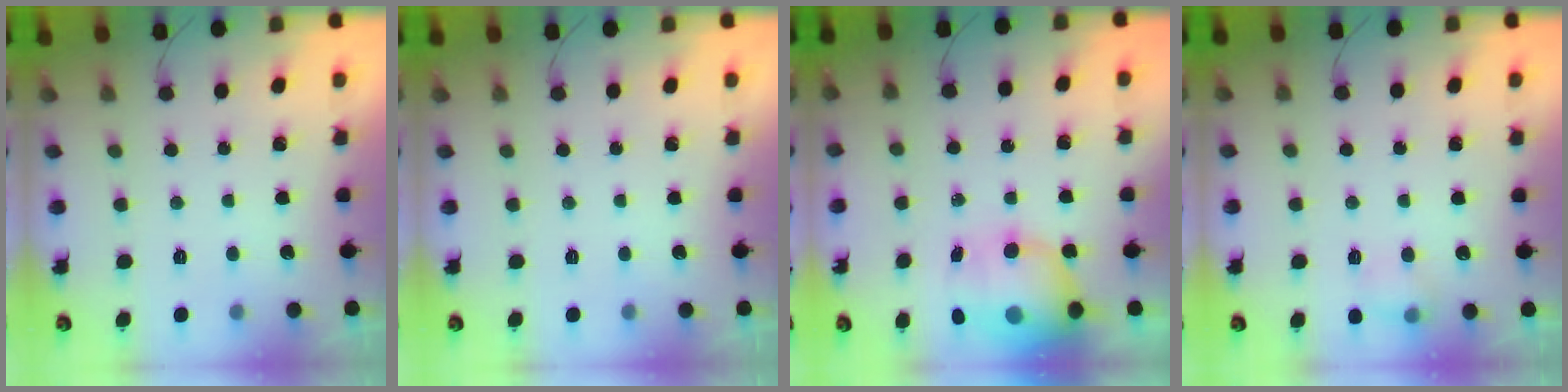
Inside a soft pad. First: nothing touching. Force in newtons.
{"total": 0.0}
{"total": 14.2, "press": 13.6, "slide": 4.0}
{"total": 6.0, "press": 5.8, "slide": 1.6}